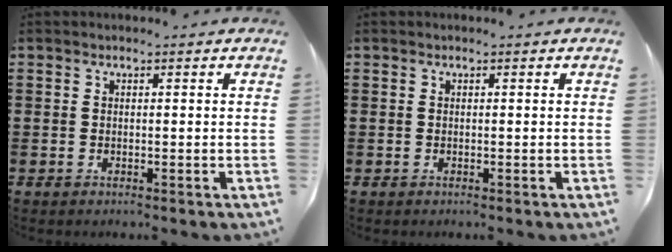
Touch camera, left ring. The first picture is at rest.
{"total": 0.0}